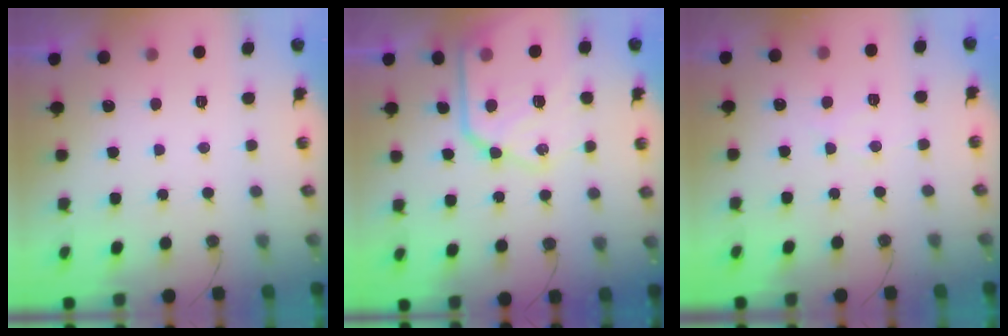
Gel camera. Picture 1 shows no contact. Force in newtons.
{"total": 19.1, "press": 19.1, "slide": 1.6}
{"total": 6.8, "press": 6.7, "slide": 0.6}